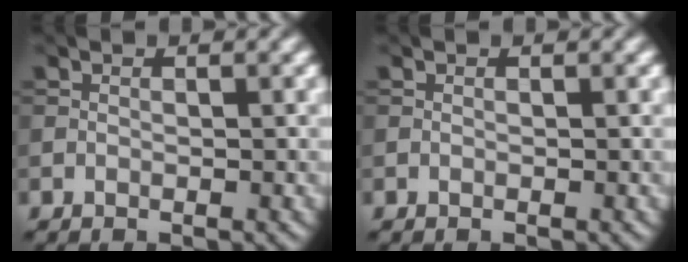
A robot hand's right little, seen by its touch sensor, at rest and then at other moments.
{"total": 0.0}